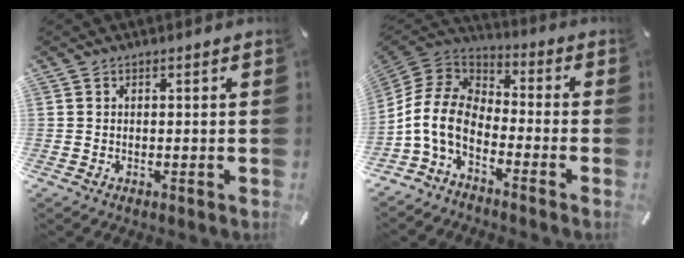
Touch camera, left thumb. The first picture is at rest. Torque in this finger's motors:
{"motor_torque": [-0.04, 1.23, 1.14, 1.12, 0.17]}